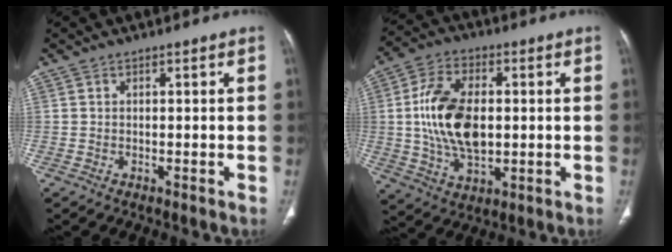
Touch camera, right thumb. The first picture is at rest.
{"total": 15.4, "force": [0.7, 9.1, 12.4], "torque": [-0.226, 0.004, 0.016]}